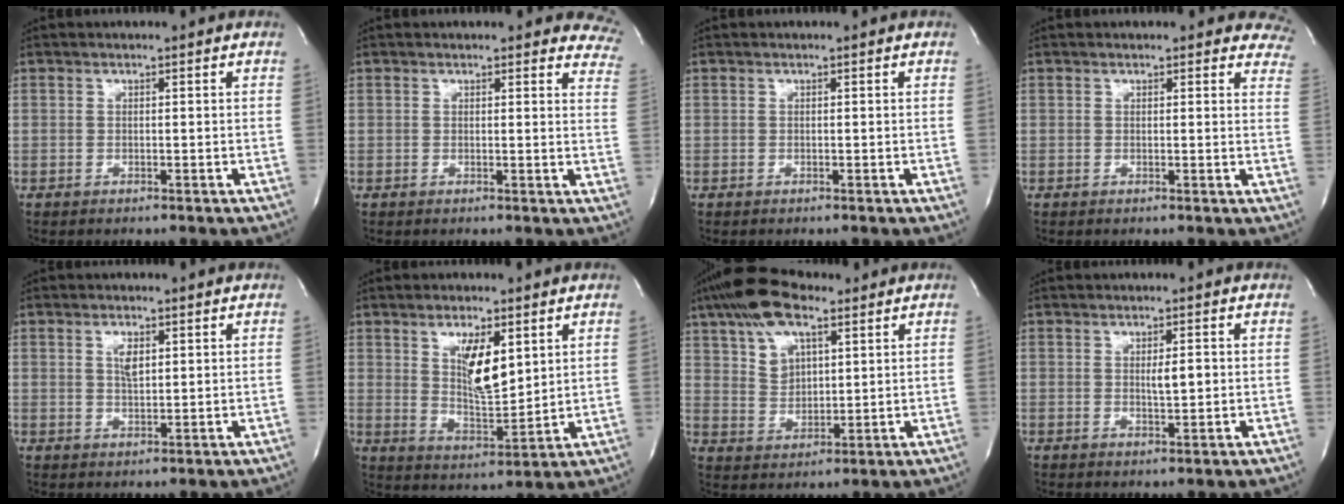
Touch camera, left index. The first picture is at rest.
{"total": 7.0, "force": [6.2, 2.6, 1.9], "torque": [0.017, -0.022, 0.029]}
{"total": 0.0}
{"total": 5.9, "force": [5.2, 2.5, 1.4], "torque": [0.023, -0.016, 0.023]}
{"total": 2.7, "force": [0.8, 1.1, 2.3], "torque": [-0.045, -0.004, 0.017]}
{"total": 8.3, "force": [3.0, 2.7, 7.3], "torque": [-0.132, -0.009, 0.060]}
{"total": 11.1, "force": [6.7, 5.2, 7.2], "torque": [-0.139, 0.023, 0.127]}
{"total": 2.5, "force": [0.0, 0.7, 2.5], "torque": [-0.041, -0.006, 0.001]}